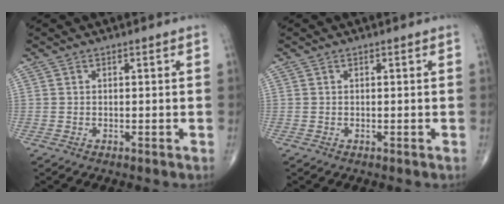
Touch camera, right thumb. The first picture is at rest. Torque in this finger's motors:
{"motor_torque": [-0.46, 0.01, -0.06, 0.10, 0.02]}